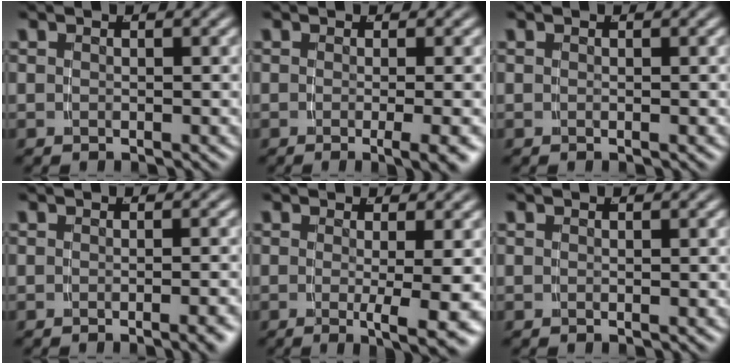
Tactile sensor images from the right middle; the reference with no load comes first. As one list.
[{"total": 3.7, "force": [-2.0, 0.0, 3.1], "torque": [-0.031, -0.006, -0.029]}, {"total": 0.0}, {"total": 1.3, "force": [-0.9, -0.4, 0.9], "torque": [-0.010, 0.010, -0.018]}, {"total": 5.1, "force": [-2.8, -0.3, 4.2], "torque": [-0.056, -0.023, -0.035]}, {"total": 0.0}]